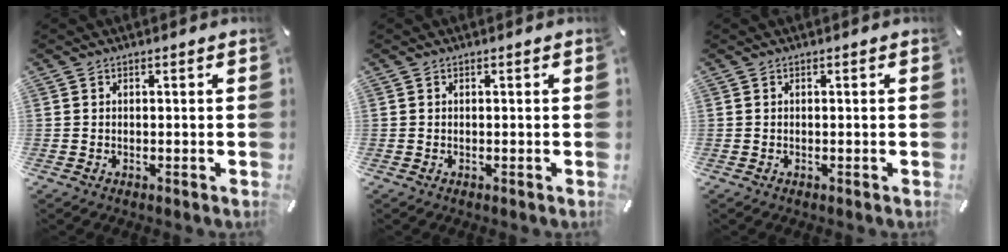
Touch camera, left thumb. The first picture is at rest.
{"total": 0.0}
{"total": 0.0}